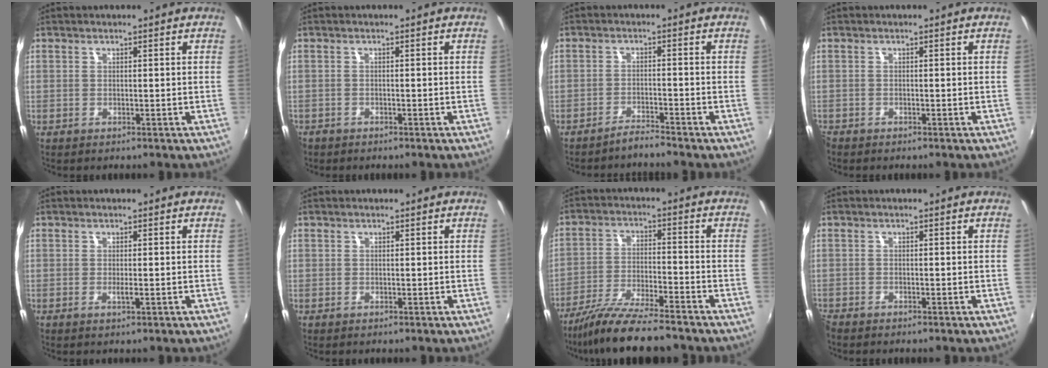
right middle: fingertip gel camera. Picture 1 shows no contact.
{"total": 1.7, "force": [-1.4, 0.9, 0.3], "torque": [-0.014, -0.005, -0.025]}
{"total": 2.7, "force": [-2.6, -0.3, 0.4], "torque": [-0.021, 0.001, -0.048]}
{"total": 1.2, "force": [-1.1, 0.3, 0.4], "torque": [-0.009, -0.006, -0.020]}
{"total": 1.0, "force": [-0.2, 0.0, 1.0], "torque": [-0.017, -0.002, -0.005]}
{"total": 0.9, "force": [0.0, 0.9, -0.1], "torque": [0.001, 0.003, 0.000]}
{"total": 12.2, "force": [-10.5, 0.8, 6.0], "torque": [-0.125, -0.019, -0.186]}
{"total": 1.5, "force": [-1.4, 0.3, 0.3], "torque": [-0.010, -0.008, -0.030]}